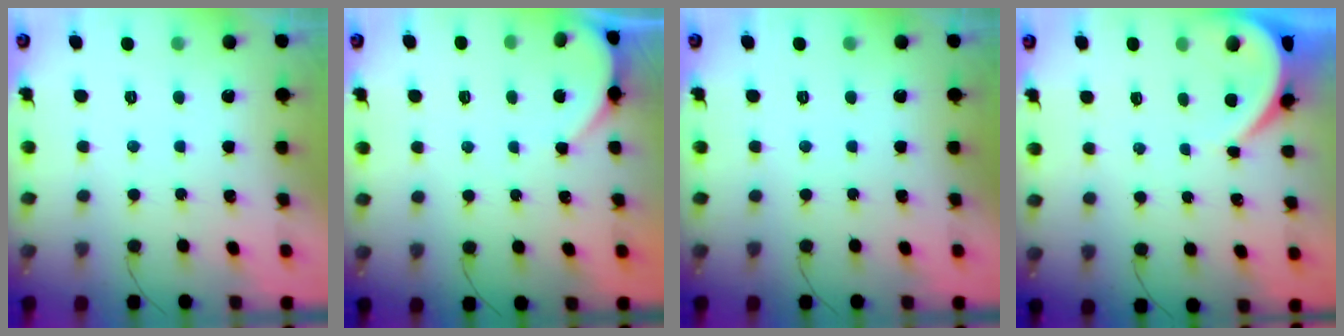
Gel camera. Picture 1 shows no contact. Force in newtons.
{"total": 2.2, "press": 2.2, "slide": 0.3}
{"total": 0.0}
{"total": 3.5, "press": 3.4, "slide": 0.5}